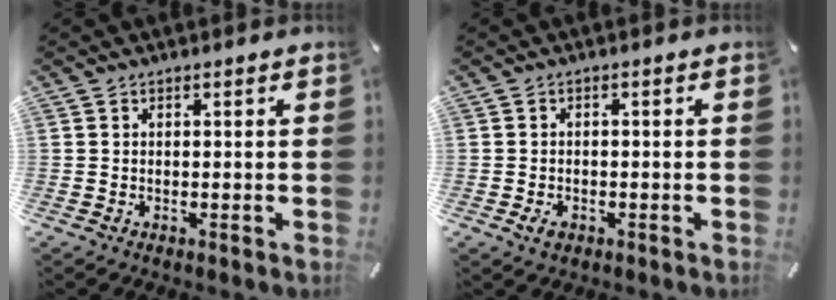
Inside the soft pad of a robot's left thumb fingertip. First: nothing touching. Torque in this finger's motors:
{"motor_torque": [-0.08, 0.44, 0.14, -0.01, 0.01]}